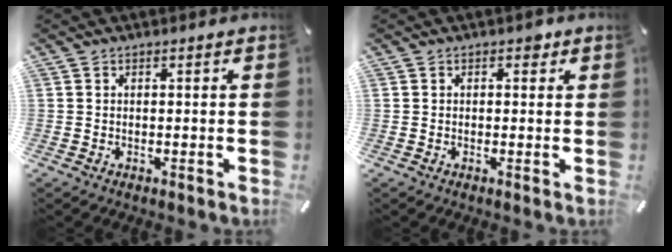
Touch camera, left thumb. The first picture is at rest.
{"total": 1.6, "force": [0.4, 1.2, 1.0], "torque": [-0.006, 0.001, 0.002]}